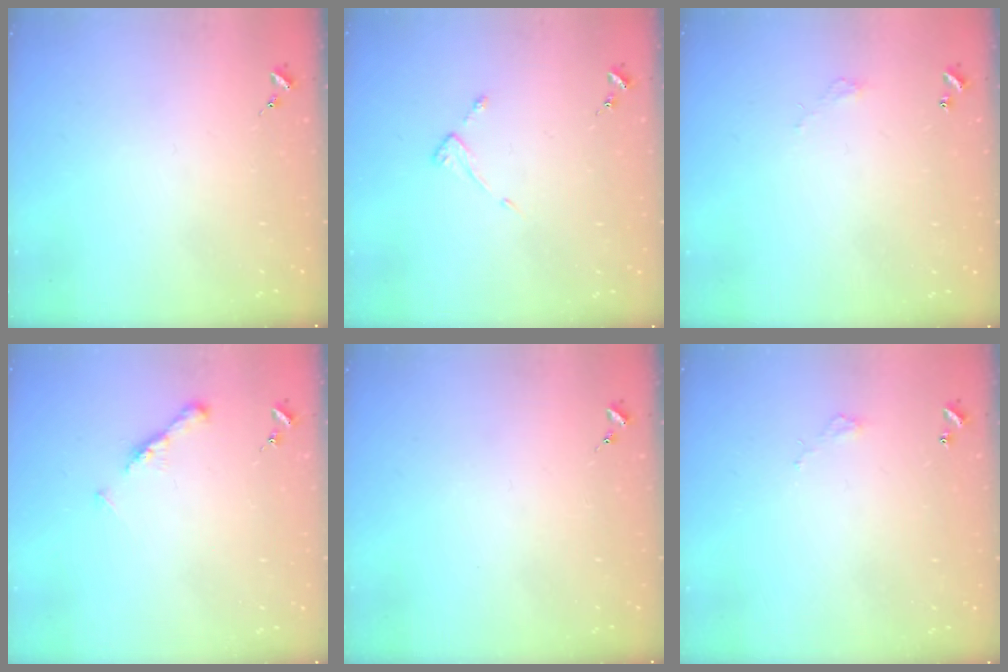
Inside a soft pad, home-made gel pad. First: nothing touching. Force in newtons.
{"total": 2.6, "press": 2.6, "slide": 0.3}
{"total": 2.7, "press": 2.7, "slide": 0.2}
{"total": 6.8, "press": 6.7, "slide": 0.6}
{"total": 0.0}
{"total": 2.8, "press": 2.8, "slide": 0.2}